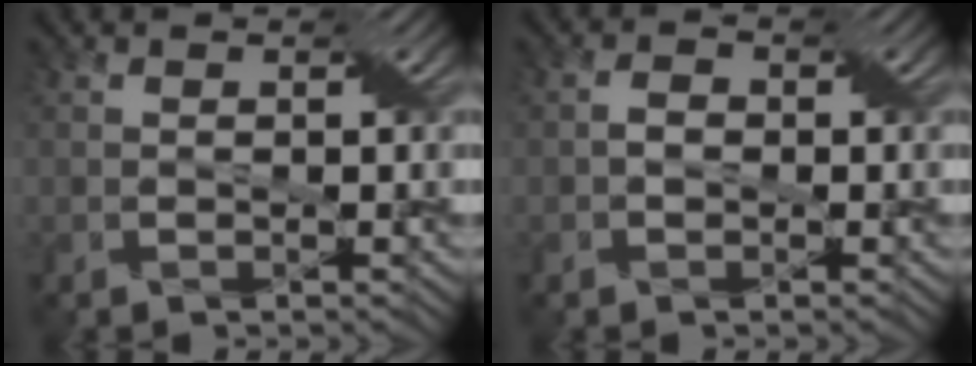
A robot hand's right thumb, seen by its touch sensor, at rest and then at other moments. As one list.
[{"total": 1.4, "force": [-0.4, 1.1, 0.8], "torque": [-0.019, 0.004, -0.011]}]